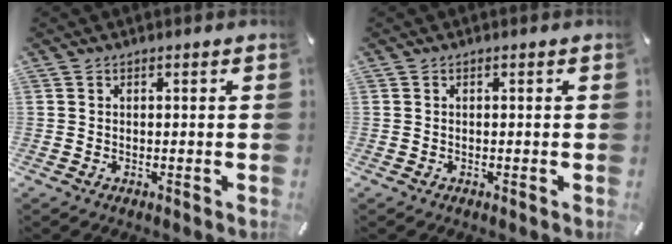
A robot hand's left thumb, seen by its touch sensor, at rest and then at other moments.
{"total": 0.0}